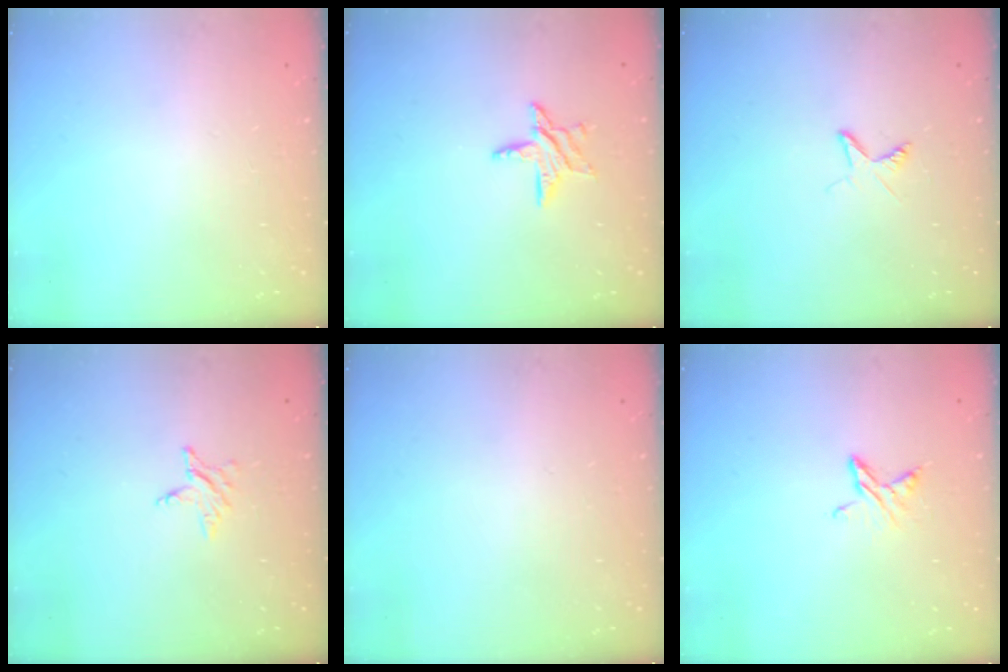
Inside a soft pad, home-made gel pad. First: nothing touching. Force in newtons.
{"total": 7.4, "press": 7.4, "slide": 0.6}
{"total": 3.8, "press": 3.8, "slide": 0.4}
{"total": 2.8, "press": 2.8, "slide": 0.3}
{"total": 0.0}
{"total": 6.4, "press": 6.3, "slide": 0.7}